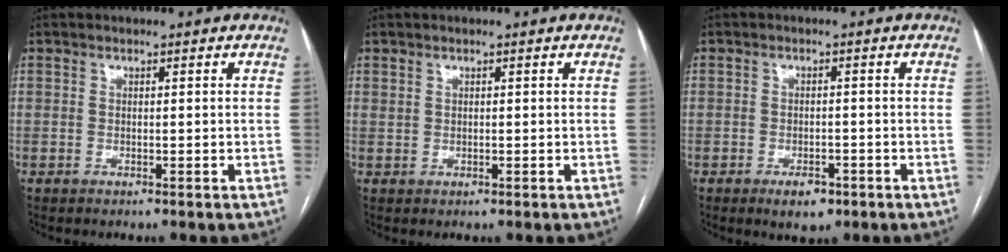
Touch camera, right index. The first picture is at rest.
{"total": 0.6, "force": [0.4, 0.4, 0.1], "torque": [0.002, 0.002, 0.007]}
{"total": 3.7, "force": [-2.2, 2.0, 2.3], "torque": [-0.033, 0.000, -0.024]}